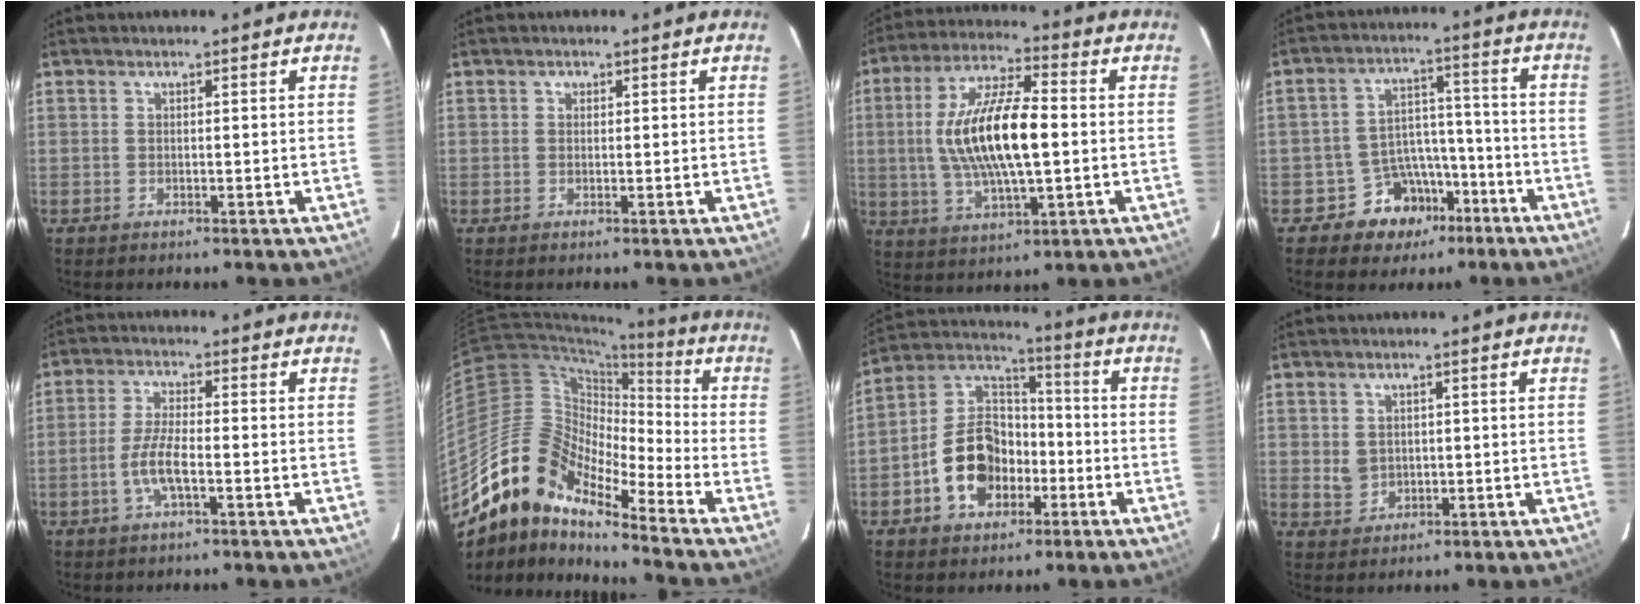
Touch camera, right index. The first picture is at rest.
{"total": 0.5, "force": [0.1, 0.5, 0.0], "torque": [0.001, 0.003, 0.001]}
{"total": 16.5, "force": [0.1, 5.3, 15.6], "torque": [-0.301, 0.008, 0.003]}
{"total": 9.4, "force": [-6.0, 6.9, 2.2], "torque": [-0.047, 0.038, -0.082]}
{"total": 5.9, "force": [-2.2, 1.3, 5.3], "torque": [-0.114, -0.002, -0.044]}
{"total": 15.3, "force": [-12.7, 4.5, 7.3], "torque": [-0.111, 0.002, -0.260]}
{"total": 13.6, "force": [-4.9, 9.7, 8.1], "torque": [-0.180, 0.030, -0.076]}
{"total": 3.4, "force": [0.2, 3.2, 1.3], "torque": [-0.025, 0.000, 0.011]}